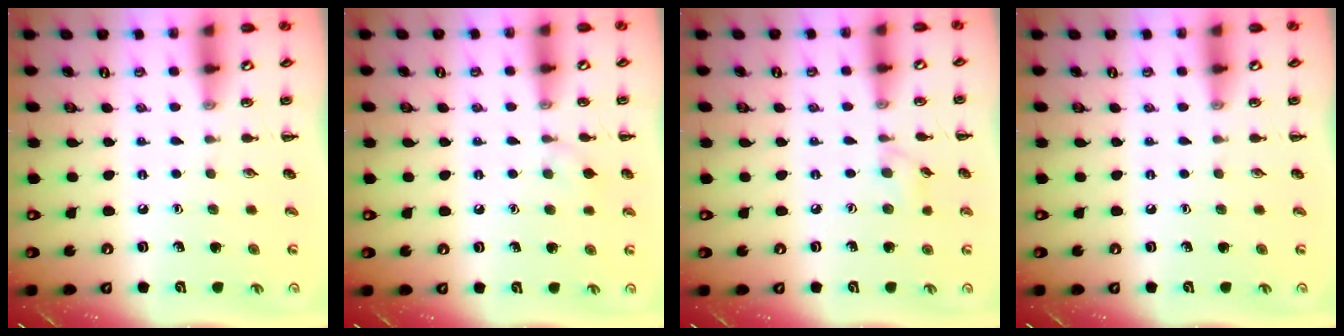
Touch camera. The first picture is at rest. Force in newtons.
{"total": 4.7, "press": 4.4, "slide": 1.7}
{"total": 6.1, "press": 5.7, "slide": 2.3}
{"total": 0.0}